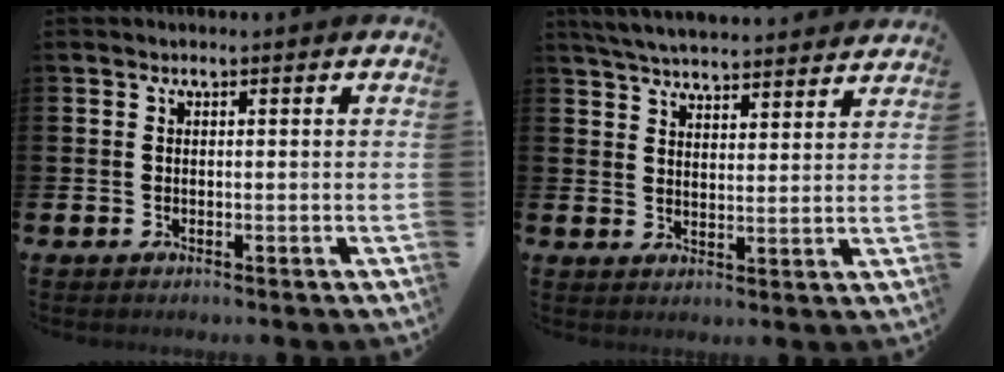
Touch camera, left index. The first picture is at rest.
{"total": 5.6, "force": [5.5, 0.4, 0.9], "torque": [-0.032, -0.034, 0.098]}